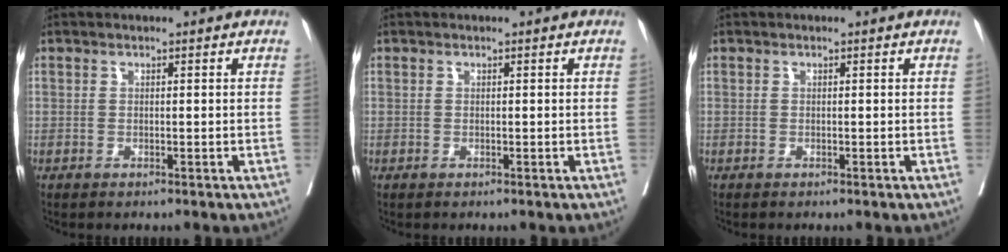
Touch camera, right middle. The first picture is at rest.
{"total": 0.0}
{"total": 0.0}